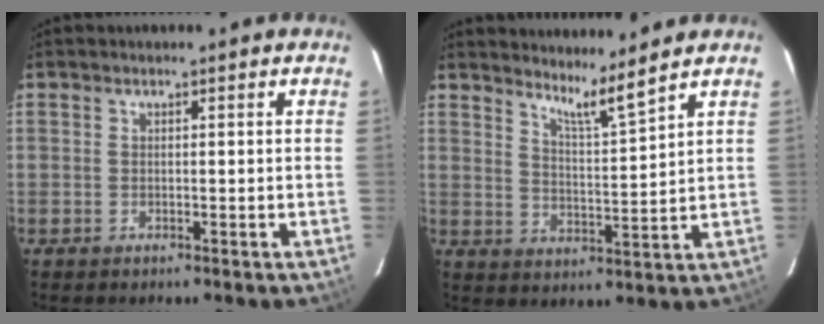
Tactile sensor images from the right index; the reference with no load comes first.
{"total": 6.2, "force": [5.4, -1.3, 2.8], "torque": [-0.049, -0.025, 0.093]}